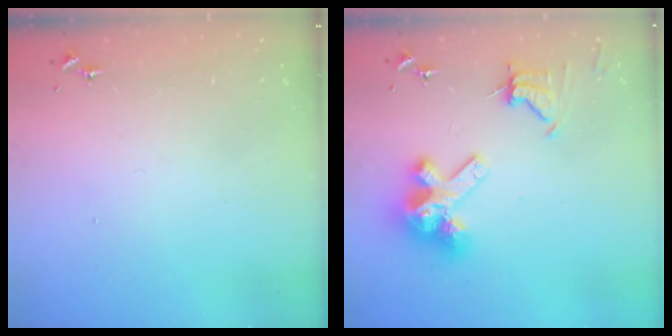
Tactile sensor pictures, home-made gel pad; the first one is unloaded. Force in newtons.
{"total": 14.8, "press": 14.7, "slide": 1.8}